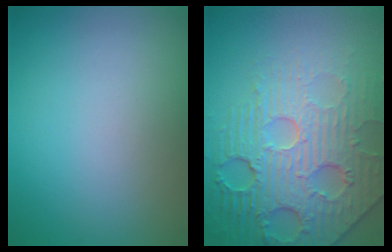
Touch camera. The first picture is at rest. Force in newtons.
{"total": 7.0, "press": 5.7, "slide": 4.1}